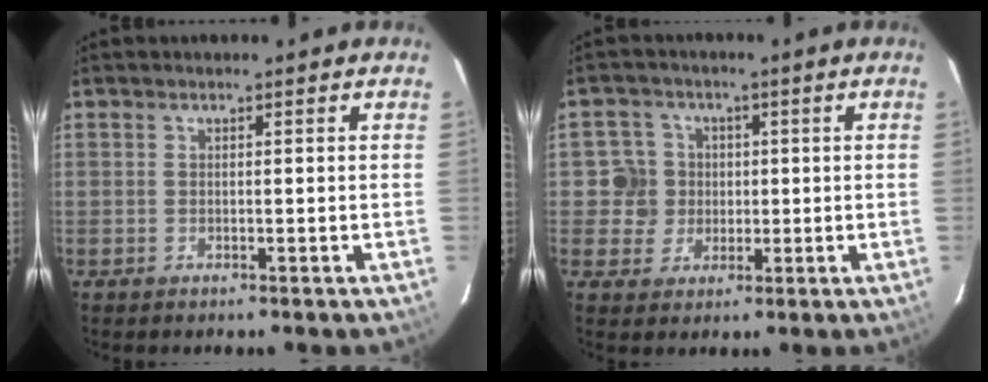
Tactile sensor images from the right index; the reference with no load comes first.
{"total": 5.7, "force": [0.1, 5.7, 0.5], "torque": [-0.007, 0.010, -0.002]}